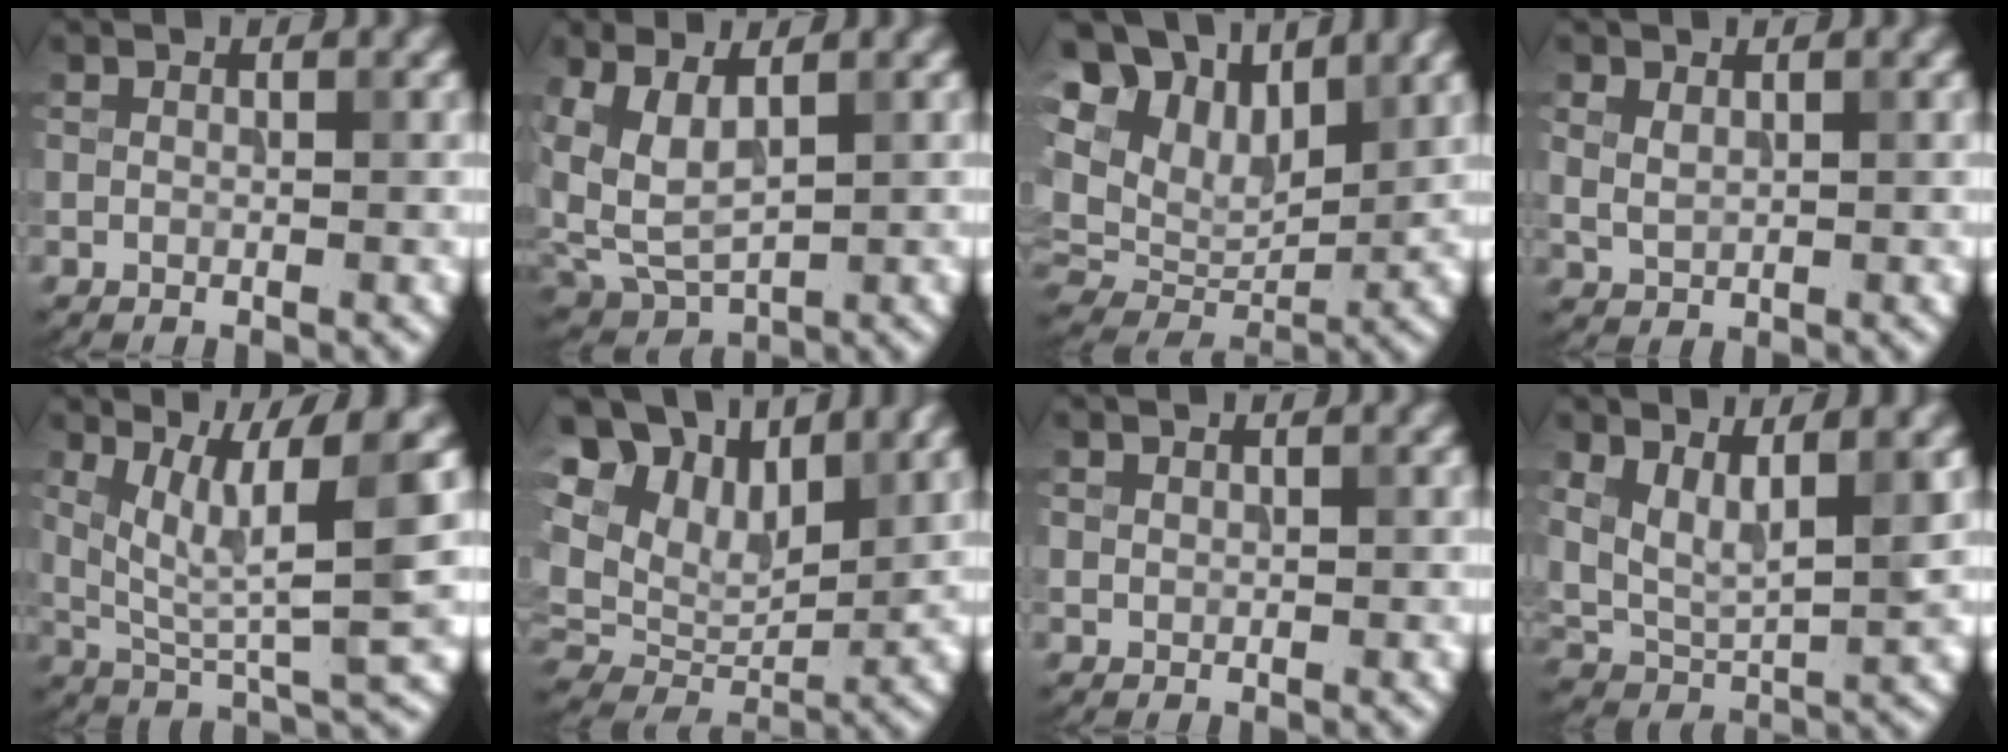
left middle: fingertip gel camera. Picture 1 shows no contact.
{"total": 5.1, "force": [1.8, 3.0, 3.7], "torque": [-0.094, -0.009, 0.039]}
{"total": 13.2, "force": [7.3, 8.1, 7.5], "torque": [-0.189, 0.035, 0.129]}
{"total": 1.3, "force": [0.7, 0.8, 0.8], "torque": [-0.024, -0.001, 0.018]}
{"total": 6.5, "force": [2.3, 0.9, 6.0], "torque": [-0.115, -0.007, 0.049]}
{"total": 12.6, "force": [6.8, 7.8, 7.2], "torque": [-0.178, 0.034, 0.120]}
{"total": 0.6, "force": [0.2, 0.5, 0.1], "torque": [-0.004, -0.003, 0.009]}
{"total": 4.7, "force": [1.9, 1.9, 3.8], "torque": [-0.089, -0.011, 0.043]}